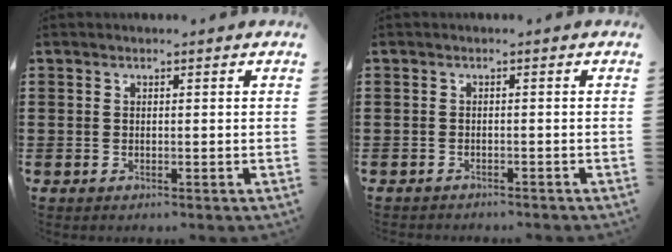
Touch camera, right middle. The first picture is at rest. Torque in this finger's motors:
{"motor_torque": [0.60, -0.84, 0.11, 0.07]}